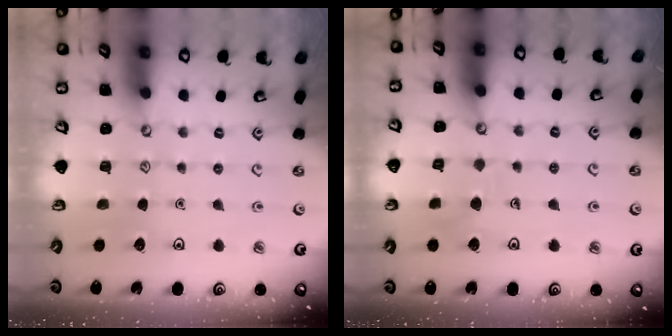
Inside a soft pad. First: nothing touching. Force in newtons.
{"total": 5.6, "press": 5.6, "slide": 0.6}